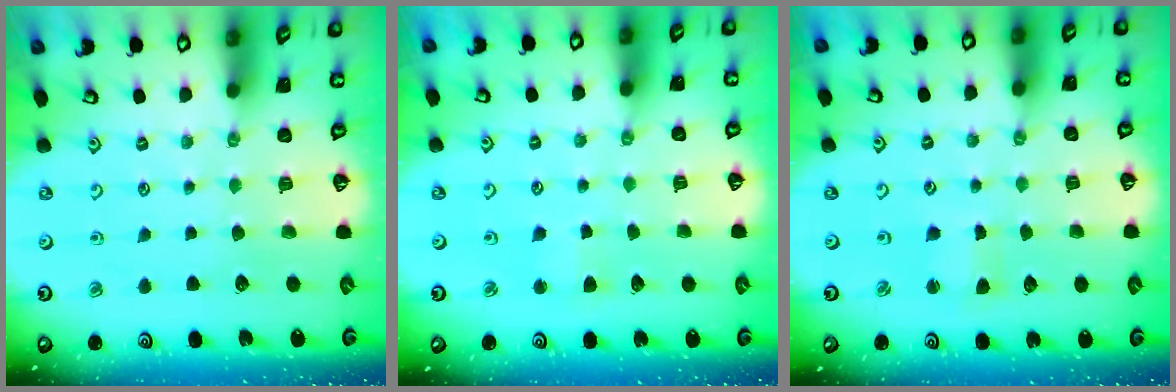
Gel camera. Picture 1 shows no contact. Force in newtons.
{"total": 2.4, "press": 2.3, "slide": 0.5}
{"total": 1.9, "press": 1.9, "slide": 0.2}